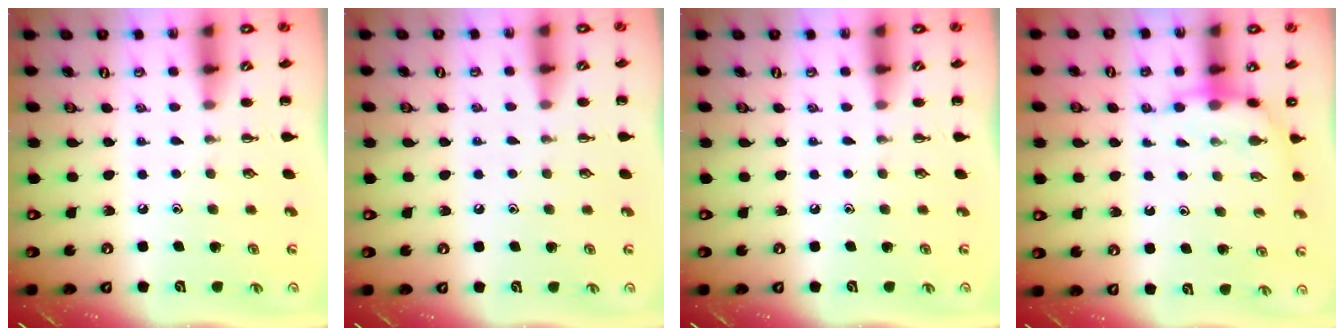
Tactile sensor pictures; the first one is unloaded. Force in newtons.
{"total": 3.0, "press": 2.8, "slide": 1.1}
{"total": 0.0}
{"total": 6.3, "press": 6.2, "slide": 1.4}